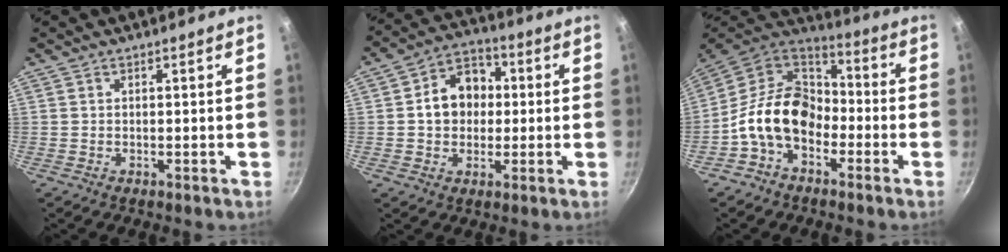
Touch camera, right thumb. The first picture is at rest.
{"total": 10.6, "force": [0.7, 8.6, 6.2], "torque": [-0.057, 0.020, -0.003]}
{"total": 15.5, "force": [-4.6, 11.0, 9.9], "torque": [-0.136, 0.055, -0.111]}